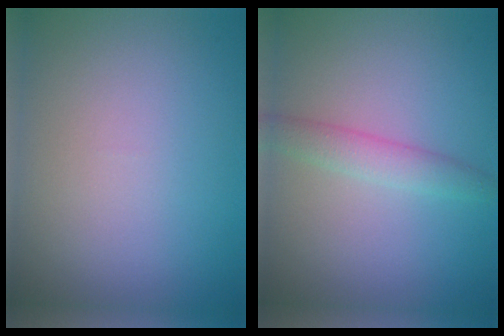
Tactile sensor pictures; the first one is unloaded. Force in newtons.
{"total": 2.2, "press": 2.2, "slide": 0.0}